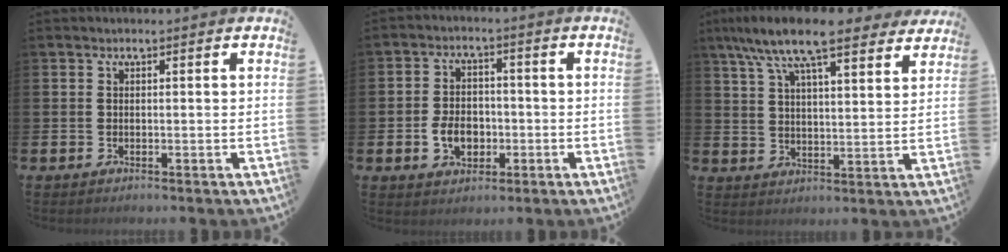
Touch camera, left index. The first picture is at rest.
{"total": 5.2, "force": [-1.4, 3.9, 3.1], "torque": [-0.044, 0.003, -0.030]}
{"total": 11.4, "force": [9.6, 2.6, 5.4], "torque": [-0.115, -0.044, 0.168]}